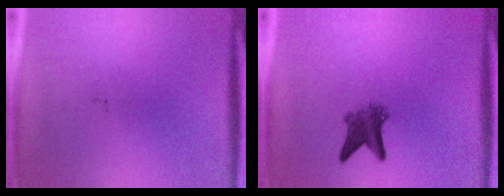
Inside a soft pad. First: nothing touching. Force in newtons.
{"total": 4.3}